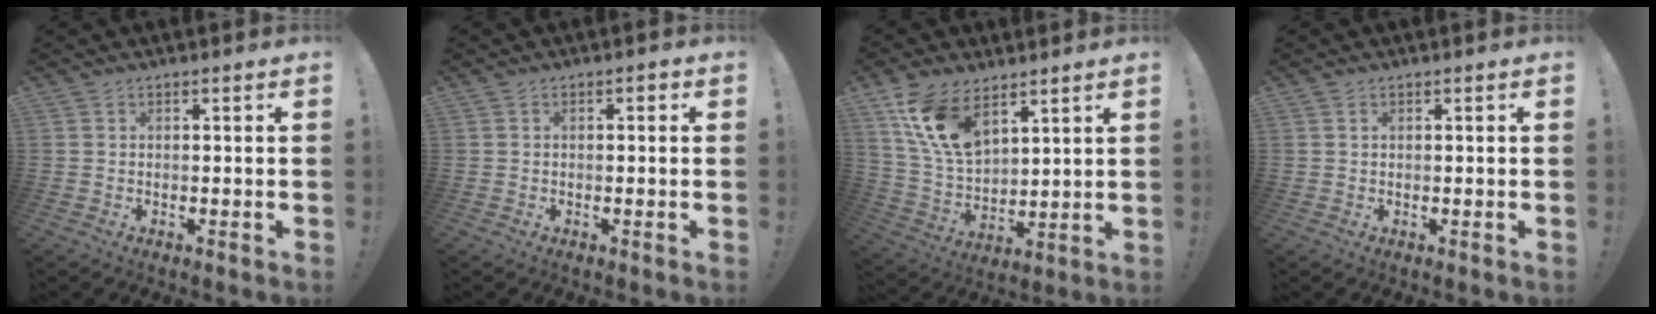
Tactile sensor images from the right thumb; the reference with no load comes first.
{"total": 0.8, "force": [-0.3, 0.5, 0.6], "torque": [-0.004, 0.000, -0.008]}
{"total": 15.0, "force": [9.1, 8.0, 8.8], "torque": [-0.184, -0.047, 0.174]}
{"total": 0.6, "force": [0.4, 0.4, 0.3], "torque": [-0.007, 0.002, 0.008]}